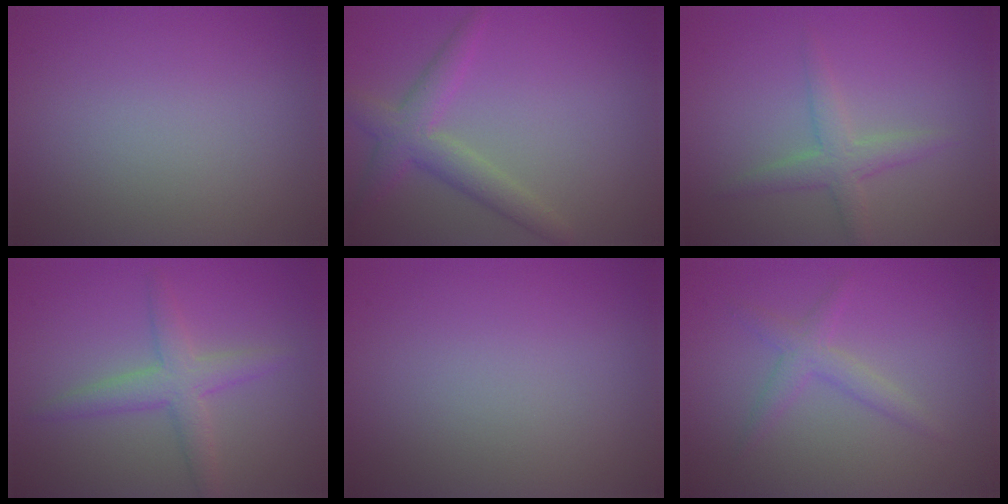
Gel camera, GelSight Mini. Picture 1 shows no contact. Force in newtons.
{"total": 3.5, "press": 3.5, "slide": 0.0}
{"total": 2.5, "press": 2.5, "slide": 0.1}
{"total": 3.2, "press": 3.2, "slide": 0.1}
{"total": 0.0}
{"total": 2.0, "press": 2.0, "slide": 0.1}